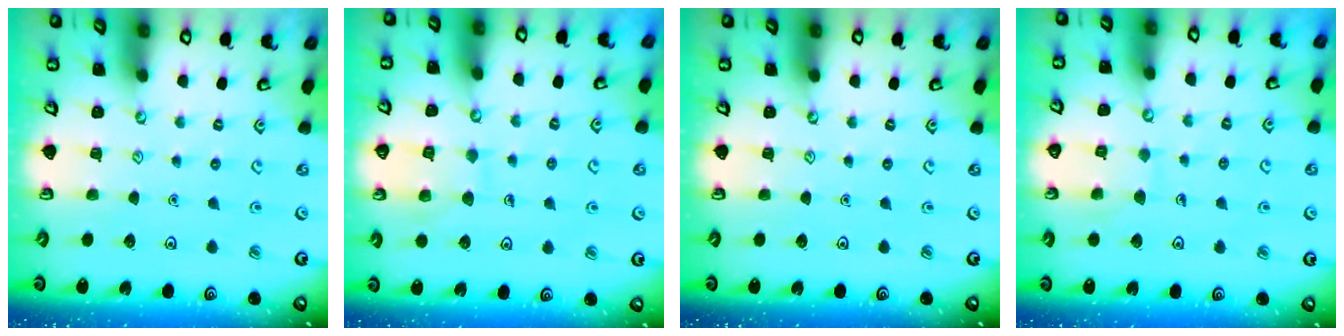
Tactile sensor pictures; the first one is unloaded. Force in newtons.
{"total": 7.9, "press": 7.9, "slide": 0.6}
{"total": 0.0}
{"total": 6.4, "press": 6.4, "slide": 0.2}